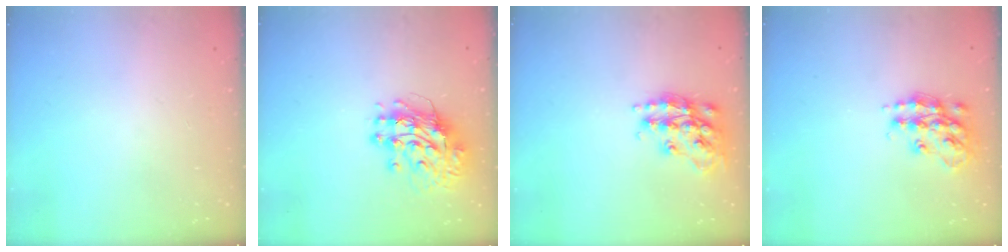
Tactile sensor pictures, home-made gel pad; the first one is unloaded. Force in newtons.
{"total": 12.0, "press": 11.9, "slide": 1.7}
{"total": 17.2, "press": 17.2, "slide": 1.2}
{"total": 14.9, "press": 14.8, "slide": 0.8}